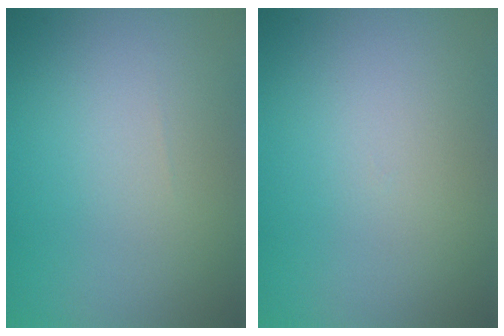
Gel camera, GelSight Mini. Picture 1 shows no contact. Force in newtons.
{"total": 0.0}